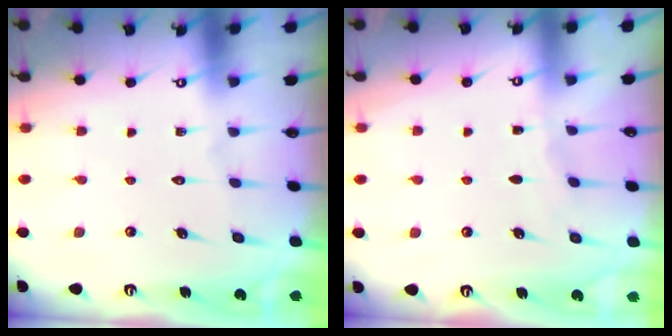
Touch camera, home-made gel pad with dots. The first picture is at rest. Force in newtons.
{"total": 3.2, "press": 3.1, "slide": 0.5}